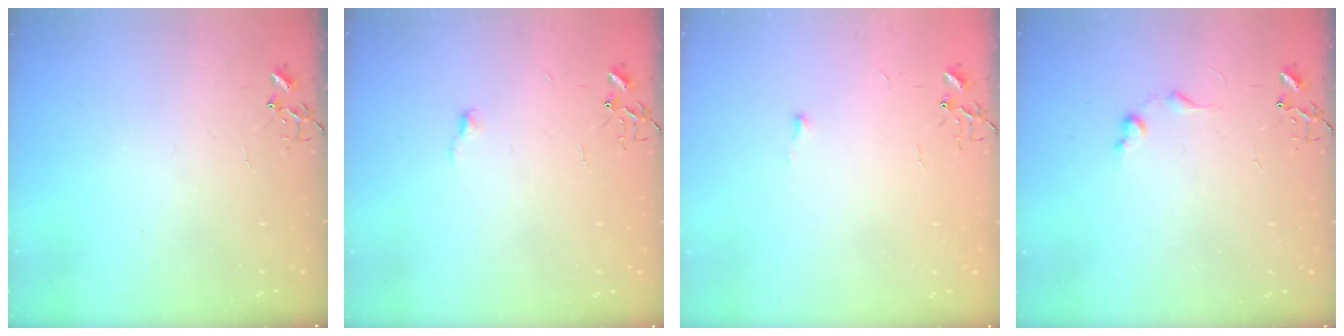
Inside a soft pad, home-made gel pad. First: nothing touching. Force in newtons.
{"total": 3.5, "press": 3.5, "slide": 0.4}
{"total": 3.0, "press": 2.9, "slide": 0.4}
{"total": 6.4, "press": 6.3, "slide": 0.8}